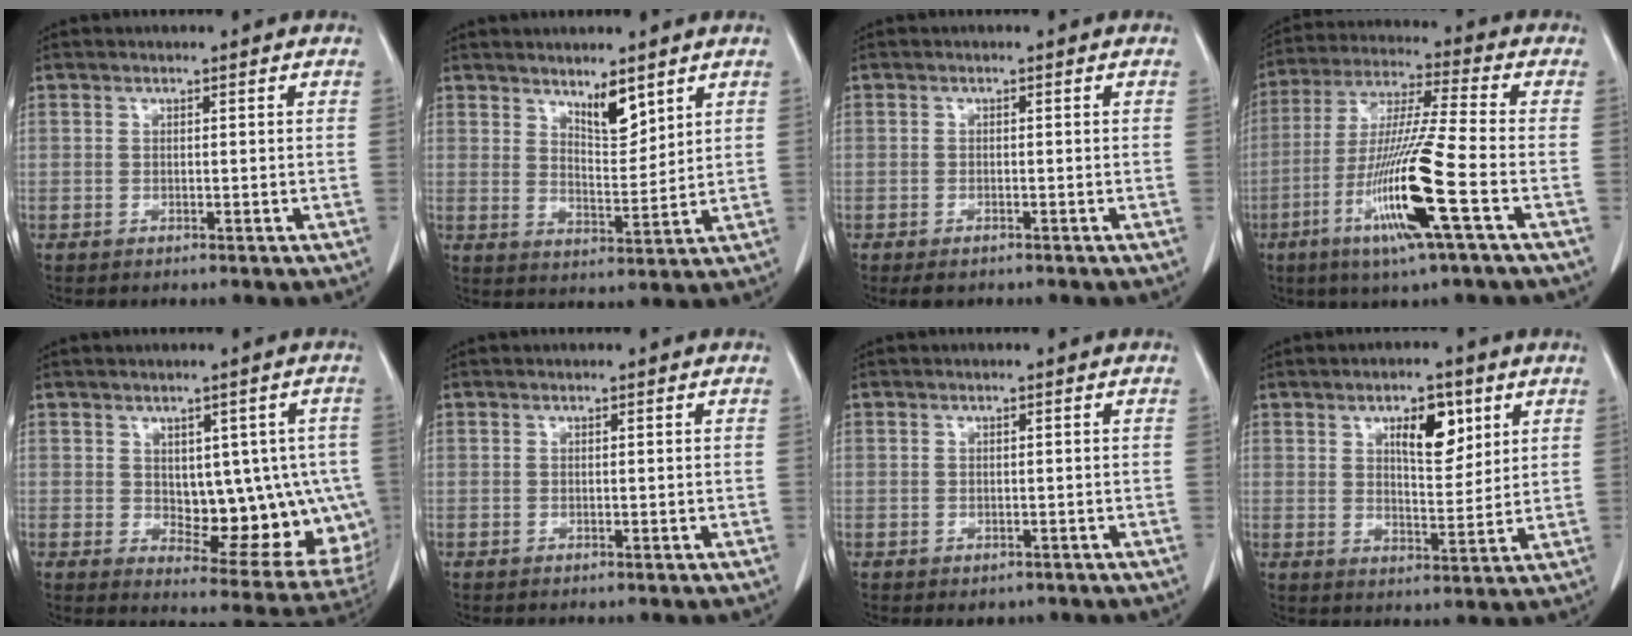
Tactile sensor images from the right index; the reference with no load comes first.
{"total": 5.2, "force": [3.7, 1.4, 3.3], "torque": [-0.061, -0.011, 0.068]}
{"total": 2.1, "force": [-1.6, 0.9, 1.1], "torque": [-0.019, -0.003, -0.017]}
{"total": 15.3, "force": [-5.6, -0.8, 14.2], "torque": [-0.291, -0.023, -0.111]}
{"total": 14.4, "force": [-0.3, 7.2, 12.5], "torque": [-0.130, 0.008, 0.019]}
{"total": 0.0}
{"total": 1.7, "force": [-0.9, 1.4, 0.5], "torque": [-0.005, 0.002, -0.005]}
{"total": 7.4, "force": [3.5, 2.8, 5.9], "torque": [-0.093, 0.001, 0.057]}